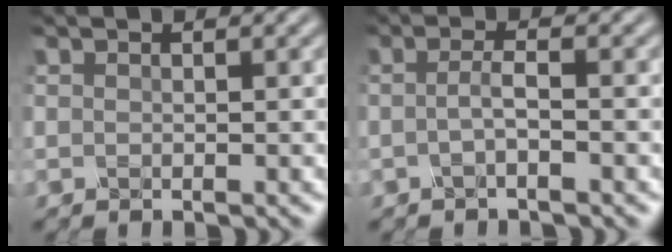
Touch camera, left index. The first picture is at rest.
{"total": 1.5, "force": [-0.8, 0.1, 1.3], "torque": [-0.028, 0.004, -0.020]}